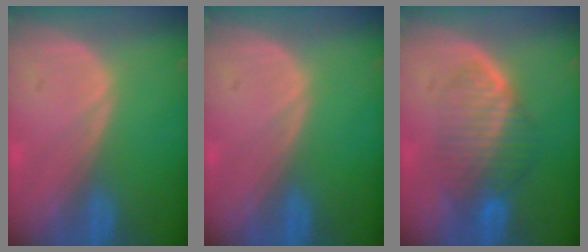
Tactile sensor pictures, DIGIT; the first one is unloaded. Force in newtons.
{"total": 0.0}
{"total": 7.4, "press": 6.8, "slide": 3.0}